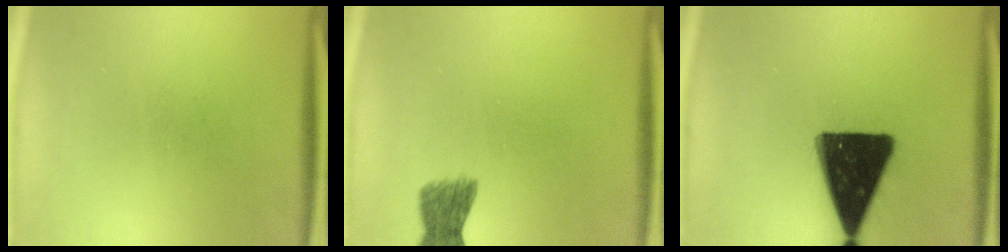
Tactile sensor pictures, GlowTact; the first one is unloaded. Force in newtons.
{"total": 4.6}
{"total": 17.6}